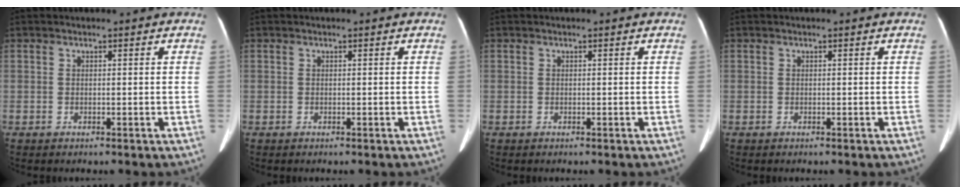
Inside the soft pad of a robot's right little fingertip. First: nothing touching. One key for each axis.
{"total": 0.0}
{"total": 0.0}
{"total": 0.0}